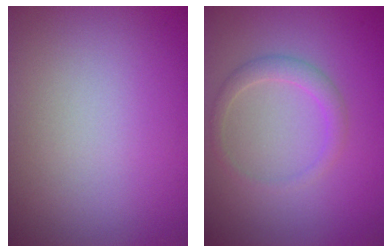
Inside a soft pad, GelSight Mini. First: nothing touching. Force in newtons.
{"total": 1.8, "press": 1.8, "slide": 0.0}